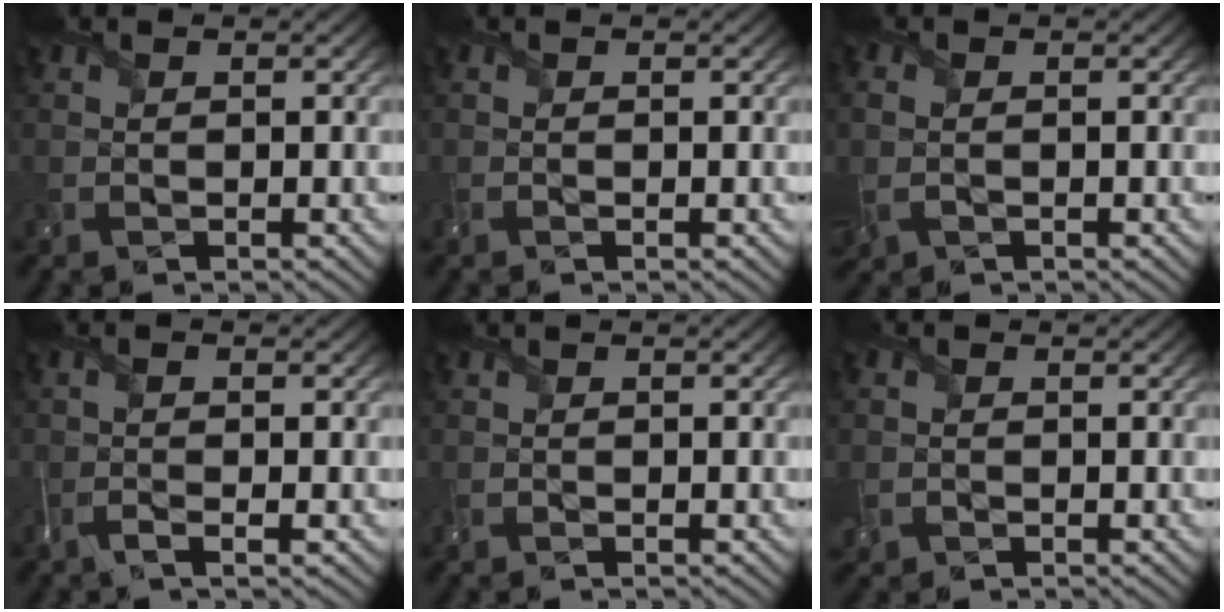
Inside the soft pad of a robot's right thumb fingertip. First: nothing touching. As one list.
[{"total": 0.0}, {"total": 3.2, "force": [-0.4, 2.3, 2.1], "torque": [-0.070, -0.007, -0.007]}, {"total": 2.4, "force": [-0.7, 0.3, 2.3], "torque": [-0.046, 0.001, -0.022]}, {"total": 0.0}, {"total": 1.8, "force": [-0.4, 1.7, 0.6], "torque": [-0.020, -0.005, -0.011]}]